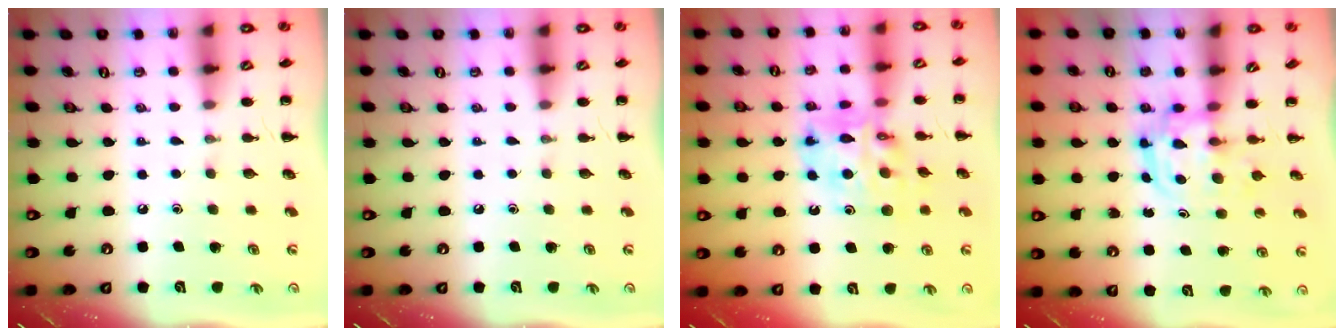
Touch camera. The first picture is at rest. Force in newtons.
{"total": 0.0}
{"total": 12.0, "press": 11.6, "slide": 3.2}
{"total": 2.9, "press": 2.9, "slide": 0.3}